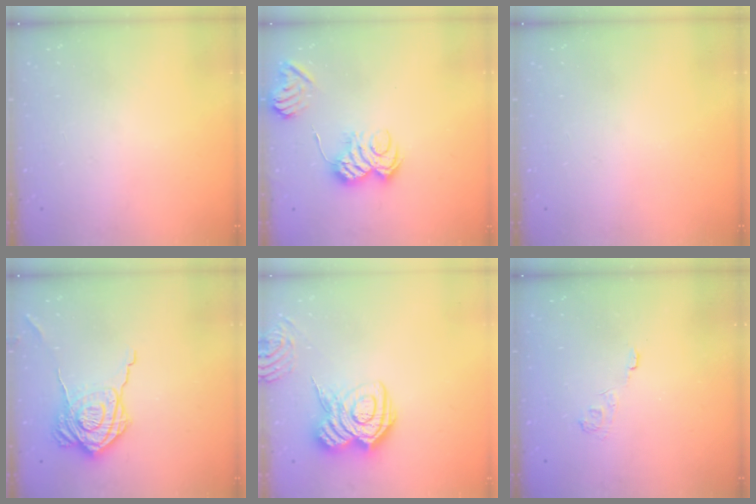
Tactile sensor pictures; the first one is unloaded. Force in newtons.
{"total": 10.3, "press": 10.3, "slide": 0.8}
{"total": 0.0}
{"total": 16.1, "press": 16.1, "slide": 1.2}
{"total": 14.3, "press": 14.3, "slide": 0.7}
{"total": 2.8, "press": 2.3, "slide": 1.5}